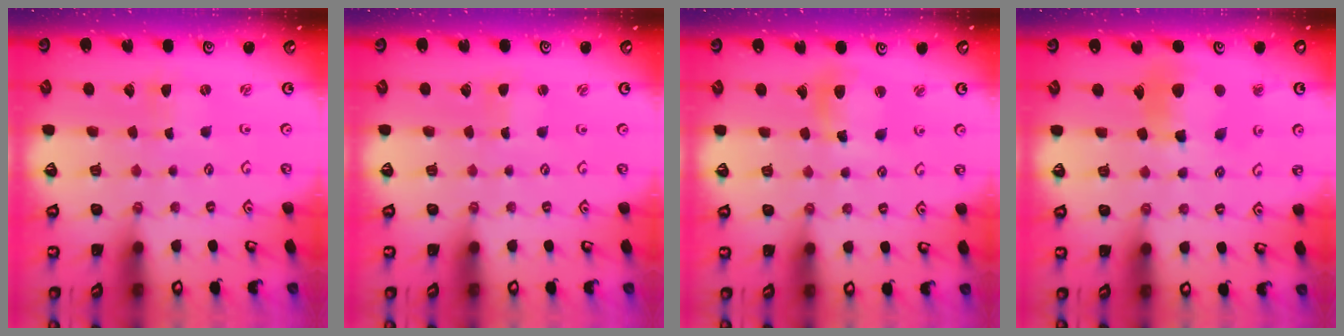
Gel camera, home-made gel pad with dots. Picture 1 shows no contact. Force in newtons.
{"total": 0.8, "press": 0.8, "slide": 0.0}
{"total": 10.4, "press": 10.3, "slide": 1.2}
{"total": 12.1, "press": 12.0, "slide": 1.5}